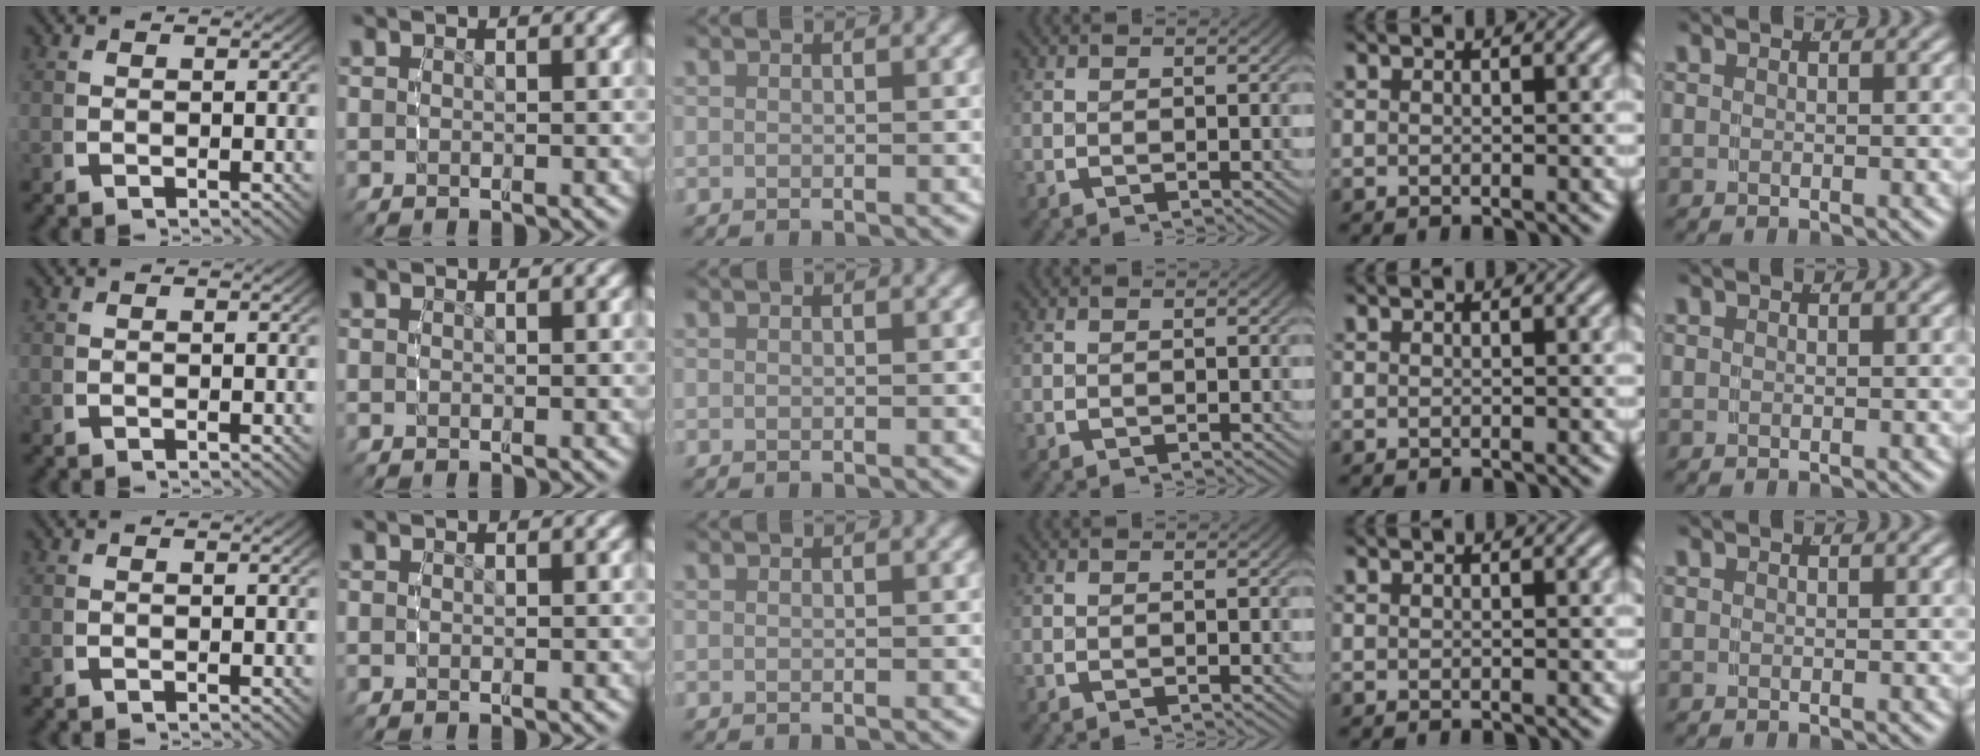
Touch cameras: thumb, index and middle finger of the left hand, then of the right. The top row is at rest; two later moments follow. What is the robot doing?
{"motion": "reach", "object": "shirt"}